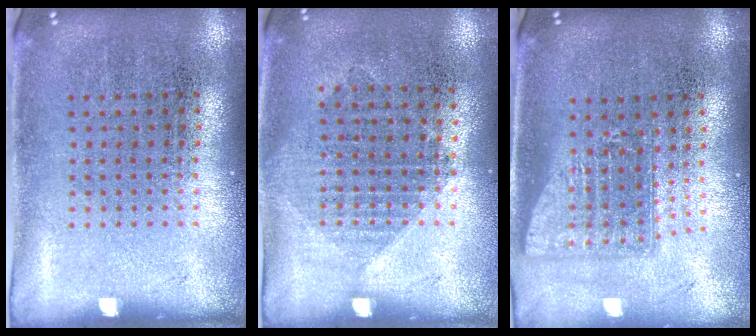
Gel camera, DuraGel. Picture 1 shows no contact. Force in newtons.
{"total": 1.0, "press": 0.9, "slide": 0.5}
{"total": 1.6, "press": 1.2, "slide": 1.0}